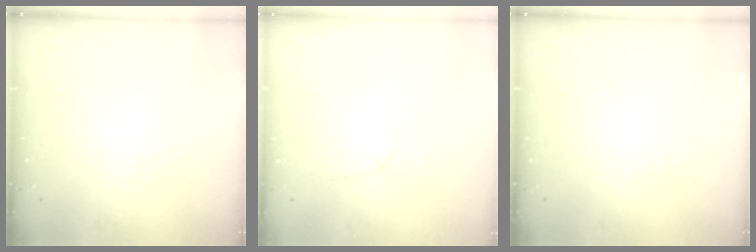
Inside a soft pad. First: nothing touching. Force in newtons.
{"total": 5.3, "press": 5.1, "slide": 1.4}
{"total": 0.0}